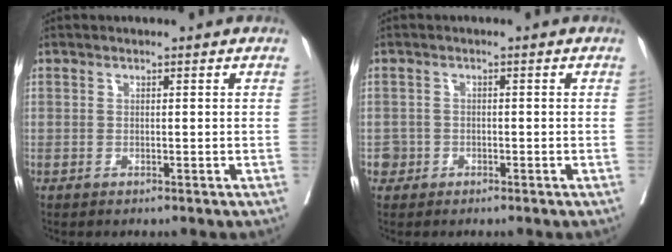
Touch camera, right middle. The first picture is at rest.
{"total": 1.7, "force": [-0.8, 1.5, -0.1], "torque": [0.007, 0.009, -0.018]}